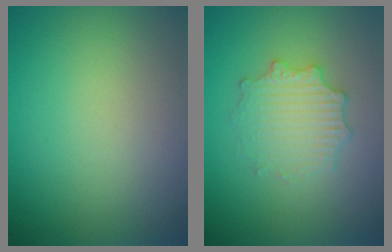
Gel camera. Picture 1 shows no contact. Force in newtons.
{"total": 3.6, "press": 3.5, "slide": 0.6}